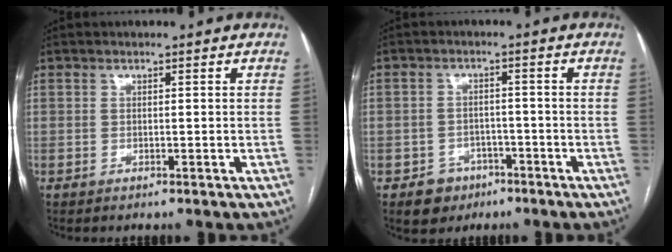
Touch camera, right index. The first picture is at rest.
{"total": 4.6, "force": [-2.5, 3.8, 0.6], "torque": [-0.002, 0.013, -0.031]}